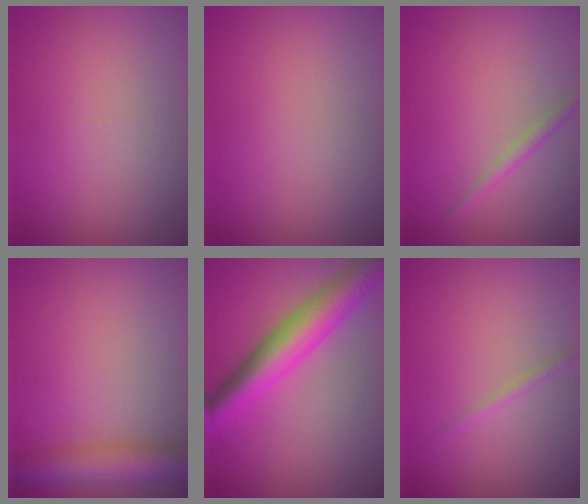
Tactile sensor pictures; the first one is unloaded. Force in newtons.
{"total": 0.0}
{"total": 1.4, "press": 1.4, "slide": 0.0}
{"total": 5.3, "press": 5.3, "slide": 0.3}
{"total": 7.4, "press": 7.4, "slide": 0.1}
{"total": 0.8, "press": 0.8, "slide": 0.1}